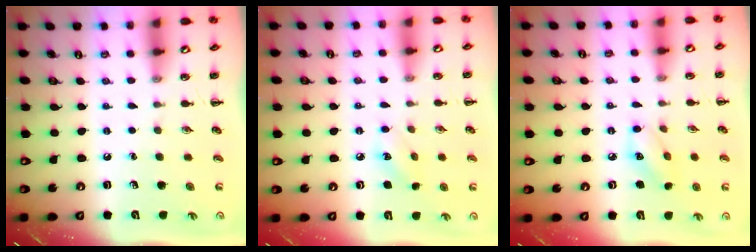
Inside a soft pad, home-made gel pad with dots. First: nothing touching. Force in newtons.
{"total": 5.8, "press": 5.5, "slide": 1.6}
{"total": 6.5, "press": 6.5, "slide": 0.9}